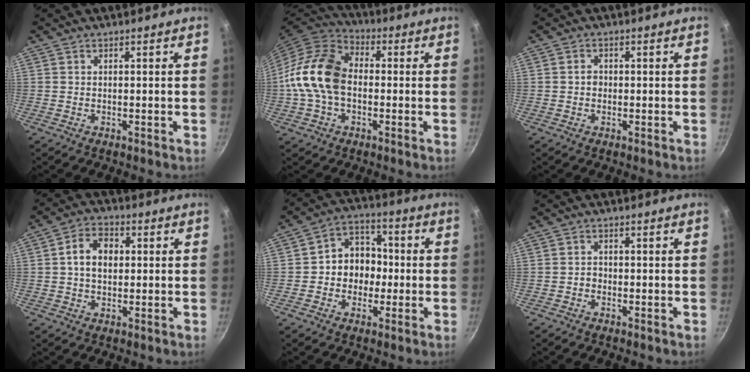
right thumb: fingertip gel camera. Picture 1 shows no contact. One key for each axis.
{"total": 15.3, "fx": -0.9, "fy": 10.7, "fz": 10.9, "tx": -0.182, "ty": 0.033, "tz": -0.034}
{"total": 1.7, "fx": -0.1, "fy": 1.5, "fz": 0.9, "tx": -0.011, "ty": 0.007, "tz": -0.004}
{"total": 7.5, "fx": 0.9, "fy": 5.5, "fz": 5.1, "tx": -0.070, "ty": 0.013, "tz": 0.006}
{"total": 10.1, "fx": -0.9, "fy": 8.6, "fz": 5.2, "tx": -0.027, "ty": 0.030, "tz": -0.030}
{"total": 1.3, "fx": -0.6, "fy": 1.0, "fz": 0.4, "tx": -0.003, "ty": 0.006, "tz": -0.012}